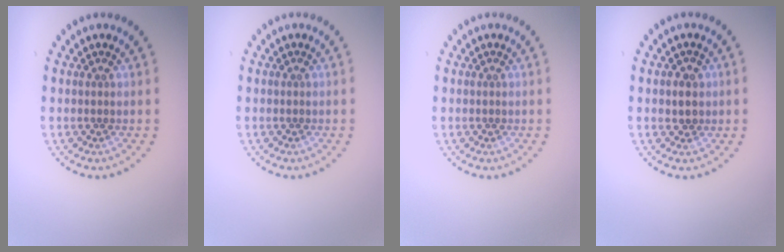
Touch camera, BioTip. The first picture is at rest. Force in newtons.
{"total": 0.0}
{"total": 0.0}
{"total": 1.3, "press": 1.2, "slide": 0.5}